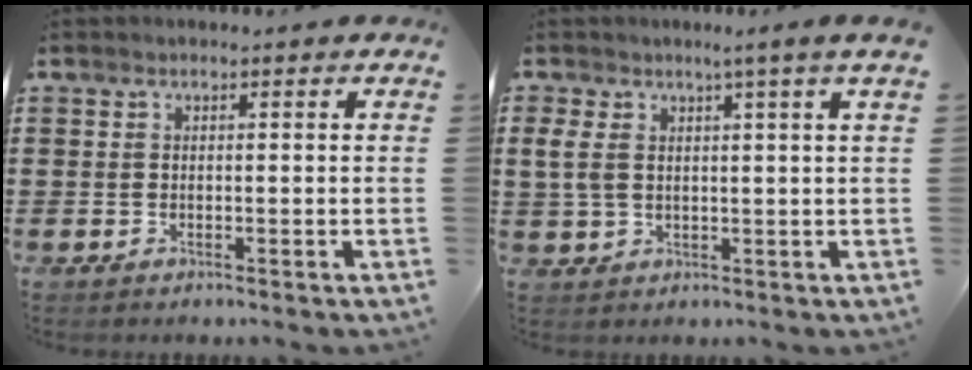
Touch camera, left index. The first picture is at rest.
{"total": 4.4, "force": [1.8, 0.6, 3.9], "torque": [-0.091, -0.003, 0.027]}